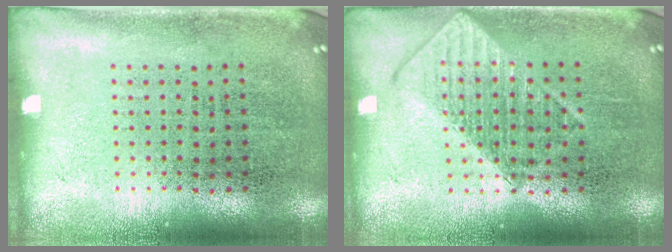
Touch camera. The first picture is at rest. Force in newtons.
{"total": 2.7, "press": 2.7, "slide": 0.4}